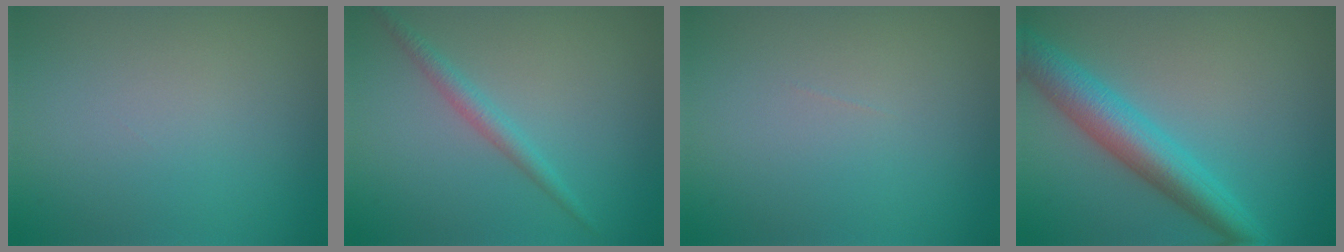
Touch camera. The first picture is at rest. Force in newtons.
{"total": 1.8, "press": 1.8, "slide": 0.0}
{"total": 0.0}
{"total": 5.7, "press": 5.7, "slide": 0.0}